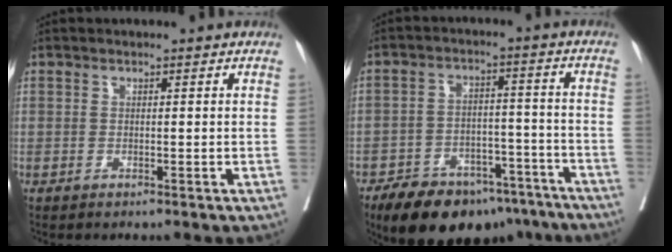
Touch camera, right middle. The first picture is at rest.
{"total": 17.3, "force": [-13.5, 7.5, 7.8], "torque": [-0.114, 0.012, -0.197]}